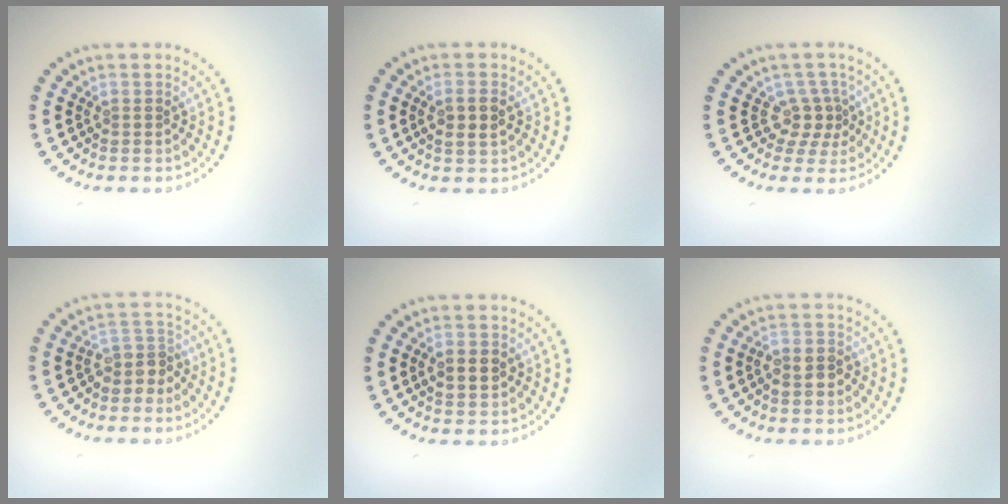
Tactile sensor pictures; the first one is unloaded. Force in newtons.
{"total": 2.2, "press": 2.2, "slide": 0.4}
{"total": 2.5, "press": 1.6, "slide": 2.0}
{"total": 2.5, "press": 2.0, "slide": 1.5}
{"total": 2.4, "press": 2.4, "slide": 0.1}
{"total": 2.3, "press": 2.1, "slide": 0.8}